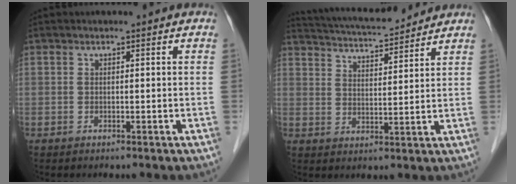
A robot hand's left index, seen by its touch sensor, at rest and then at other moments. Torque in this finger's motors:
{"motor_torque": [0.98, -1.16, 0.22, 0.04]}